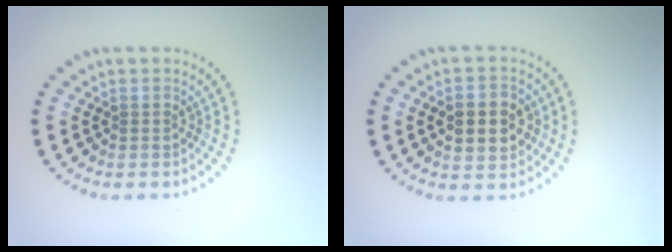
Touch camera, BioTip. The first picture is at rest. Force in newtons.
{"total": 4.8, "press": 4.7, "slide": 0.3}